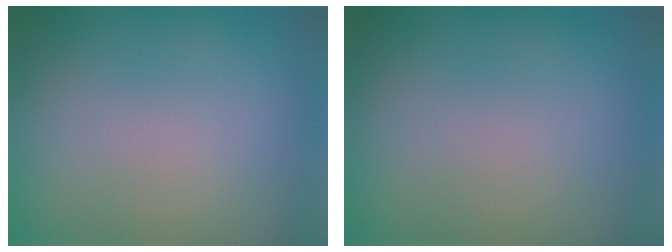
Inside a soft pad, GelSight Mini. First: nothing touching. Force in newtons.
{"total": 0.0}